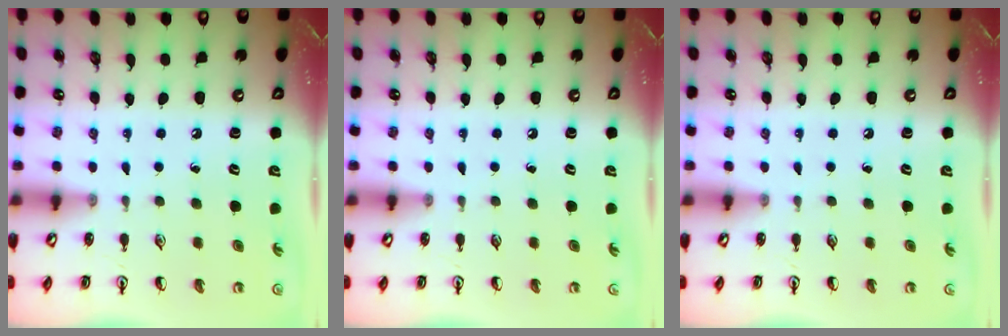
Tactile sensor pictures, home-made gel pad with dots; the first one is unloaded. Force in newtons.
{"total": 0.0}
{"total": 0.0}